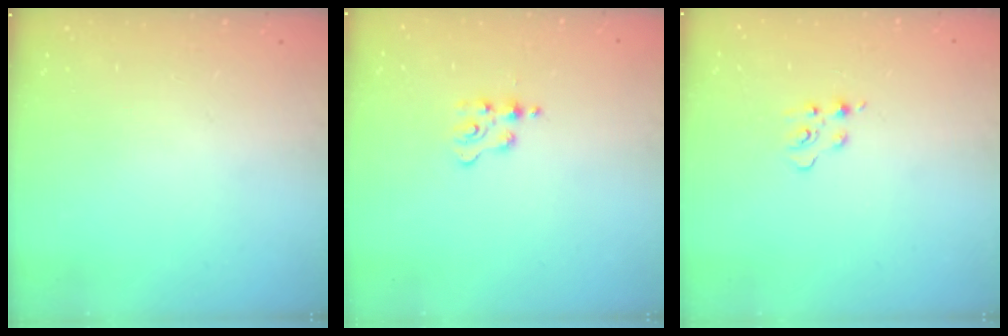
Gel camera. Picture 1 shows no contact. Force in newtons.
{"total": 2.2, "press": 2.2, "slide": 0.4}
{"total": 3.9, "press": 3.9, "slide": 0.5}